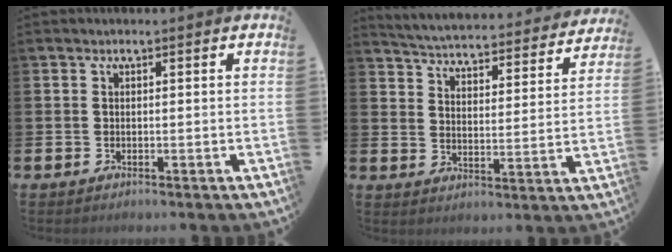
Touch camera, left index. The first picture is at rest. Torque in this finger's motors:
{"motor_torque": [0.69, -1.45, 0.42, 0.13]}